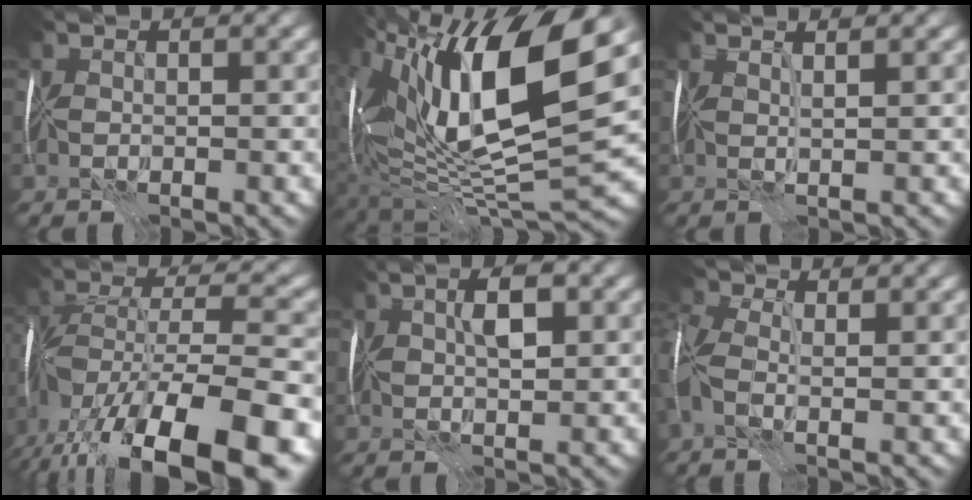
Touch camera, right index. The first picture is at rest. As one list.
[{"total": 15.2, "force": [5.1, 4.9, 13.4], "torque": [-0.240, 0.001, 0.083]}, {"total": 1.3, "force": [1.0, -0.6, 0.5], "torque": [-0.005, 0.001, 0.008]}, {"total": 16.1, "force": [-9.2, 5.8, 11.8], "torque": [-0.214, -0.021, -0.142]}, {"total": 2.7, "force": [0.8, 1.0, 2.4], "torque": [-0.047, 0.003, 0.012]}, {"total": 5.0, "force": [-0.1, 3.0, 4.1], "torque": [-0.112, 0.010, -0.007]}]